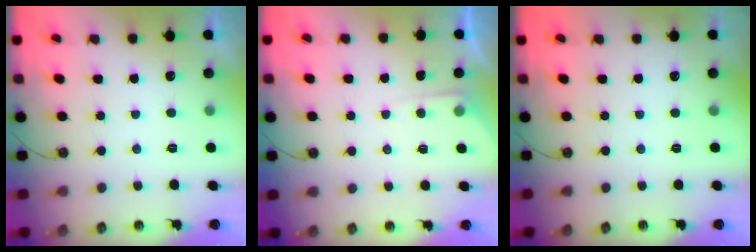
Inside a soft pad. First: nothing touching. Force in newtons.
{"total": 3.8, "press": 3.8, "slide": 0.5}
{"total": 0.0}